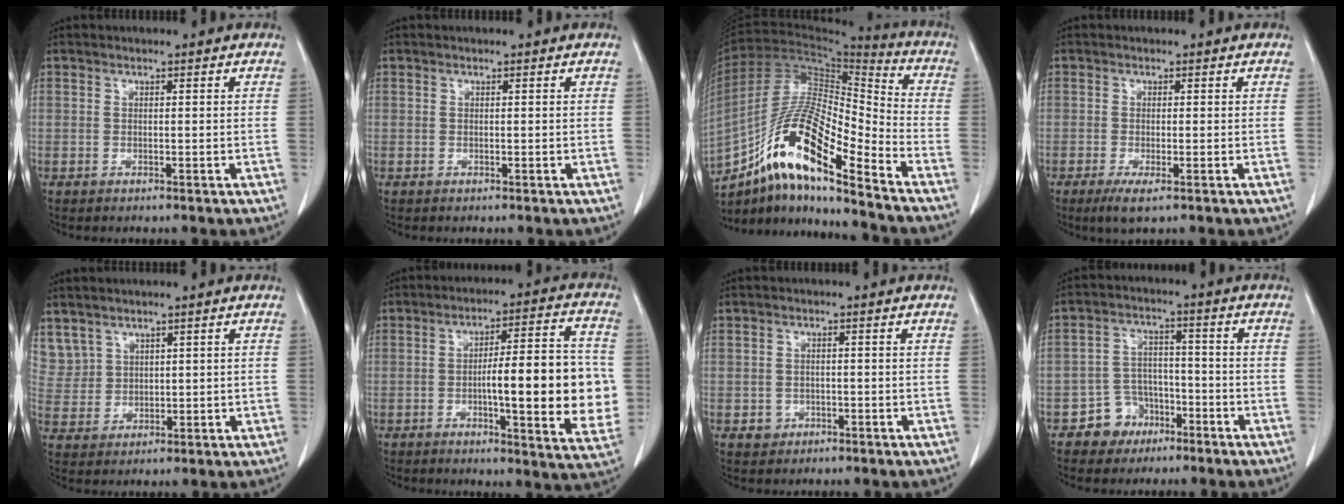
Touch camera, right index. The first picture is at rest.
{"total": 0.0}
{"total": 17.8, "force": [-11.2, 2.6, 13.5], "torque": [-0.258, 0.004, -0.198]}
{"total": 2.9, "force": [-1.6, 0.4, 2.4], "torque": [-0.042, -0.008, -0.025]}
{"total": 6.1, "force": [4.3, 4.3, 0.5], "torque": [-0.013, 0.010, 0.102]}
{"total": 16.9, "force": [-1.7, 3.0, 16.5], "torque": [-0.213, 0.013, -0.018]}
{"total": 1.8, "force": [-0.7, 1.7, 0.3], "torque": [-0.001, 0.009, -0.004]}
{"total": 5.9, "force": [-3.5, 4.7, 0.8], "torque": [-0.008, 0.016, -0.053]}